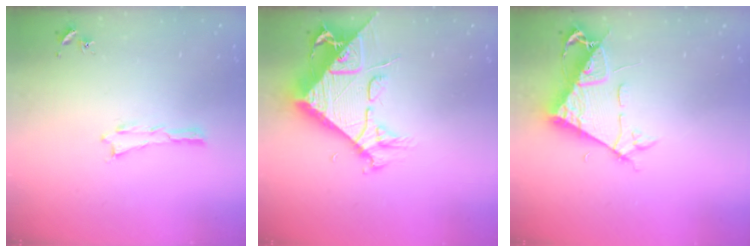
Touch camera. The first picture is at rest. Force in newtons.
{"total": 10.6, "press": 10.6, "slide": 1.1}
{"total": 7.6, "press": 7.6, "slide": 0.9}